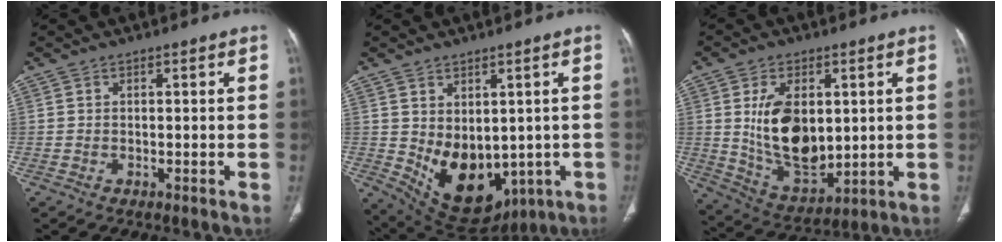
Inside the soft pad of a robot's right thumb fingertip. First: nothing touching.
{"total": 14.6, "force": [-1.8, 9.9, 10.6], "torque": [-0.135, -0.013, 0.014]}
{"total": 15.4, "force": [2.2, 9.0, 12.2], "torque": [-0.187, -0.021, 0.061]}